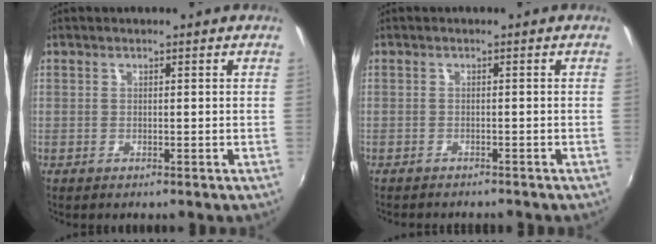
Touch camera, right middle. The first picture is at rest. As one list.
[{"total": 3.1, "force": [-2.9, 0.7, 0.9], "torque": [-0.026, -0.013, -0.045]}]